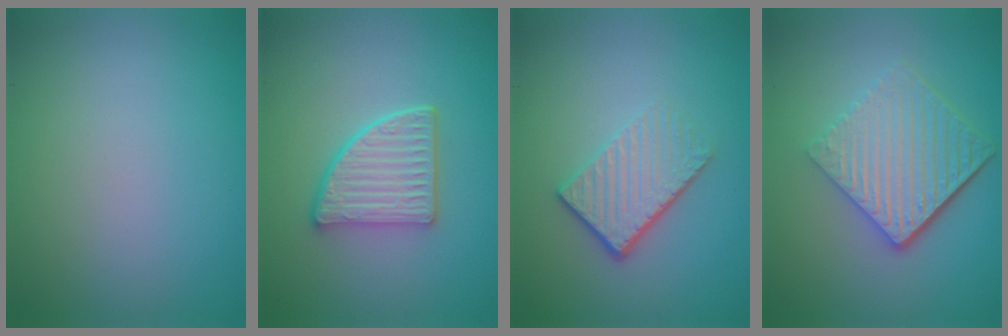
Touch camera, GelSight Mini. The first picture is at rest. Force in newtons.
{"total": 4.4, "press": 3.7, "slide": 2.4}
{"total": 4.1, "press": 2.8, "slide": 3.0}
{"total": 6.2, "press": 4.1, "slide": 4.6}